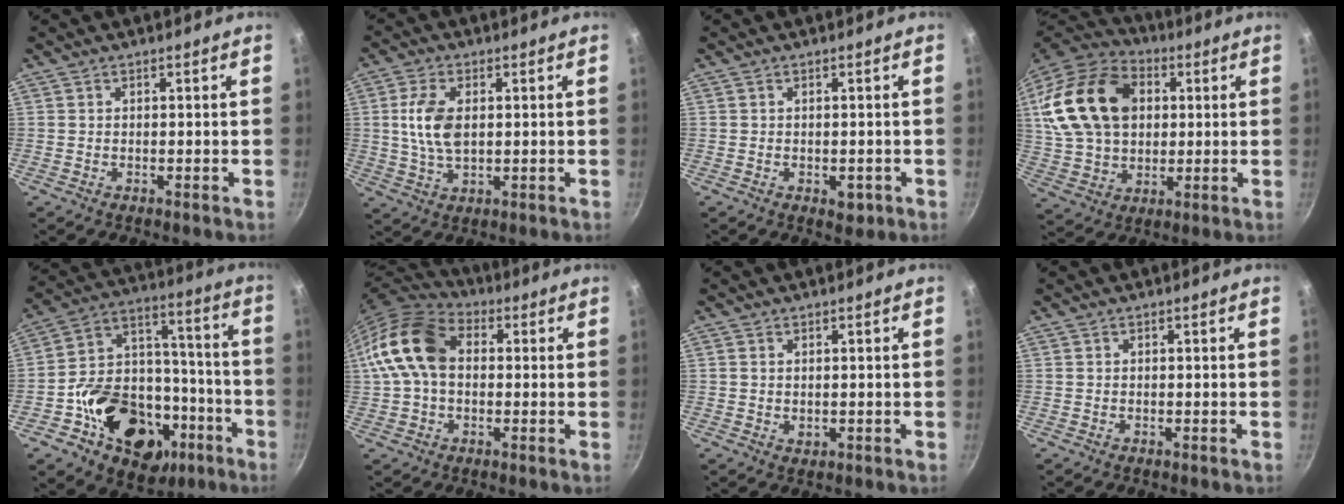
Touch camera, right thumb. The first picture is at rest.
{"total": 8.4, "force": [1.1, 4.6, 6.9], "torque": [-0.133, 0.001, 0.022]}
{"total": 2.8, "force": [-0.9, 1.8, 1.9], "torque": [-0.014, 0.004, -0.007]}
{"total": 23.7, "force": [5.1, 16.8, 15.8], "torque": [-0.283, 0.017, 0.092]}
{"total": 26.4, "force": [-10.9, 18.8, 14.9], "torque": [-0.205, 0.081, -0.160]}
{"total": 14.7, "force": [1.4, 10.1, 10.5], "torque": [-0.180, 0.028, 0.006]}
{"total": 1.4, "force": [0.4, 1.0, 0.9], "torque": [-0.012, -0.001, 0.006]}
{"total": 0.0}